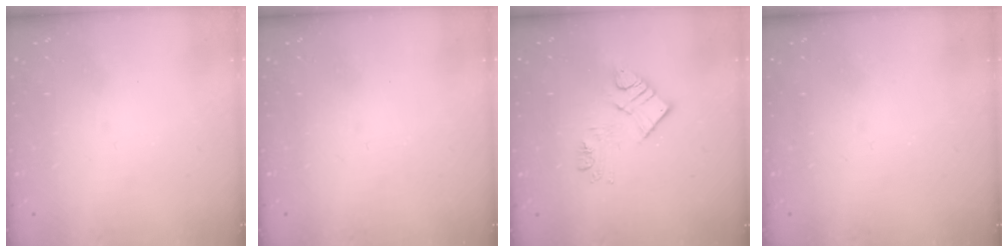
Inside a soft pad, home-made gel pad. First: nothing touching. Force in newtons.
{"total": 0.0}
{"total": 10.5, "press": 10.5, "slide": 0.7}
{"total": 2.2, "press": 2.1, "slide": 0.4}